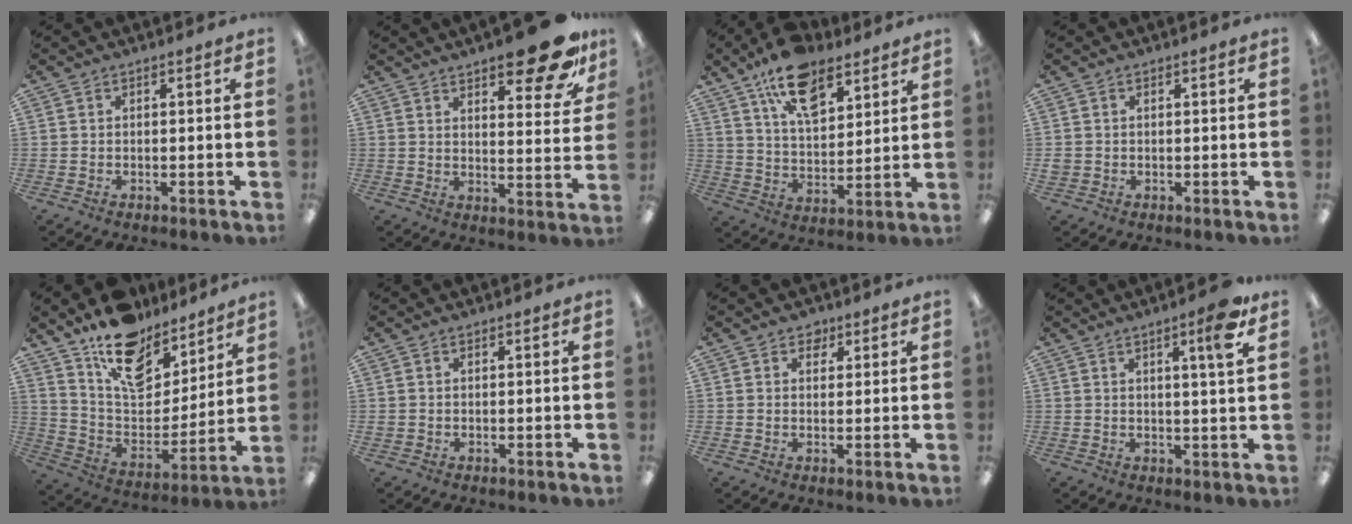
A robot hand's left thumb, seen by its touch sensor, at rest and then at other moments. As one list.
[{"total": 14.6, "force": [10.8, 4.1, 8.9], "torque": [-0.105, -0.071, 0.174]}, {"total": 15.1, "force": [9.8, 7.7, 8.5], "torque": [-0.140, -0.040, 0.176]}, {"total": 1.2, "force": [0.1, 1.2, 0.3], "torque": [-0.007, 0.004, 0.000]}, {"total": 16.8, "force": [12.3, 9.0, 7.0], "torque": [-0.119, -0.091, 0.221]}, {"total": 0.6, "force": [0.3, 0.5, 0.1], "torque": [-0.002, 0.004, 0.004]}, {"total": 2.8, "force": [1.9, 1.9, 0.7], "torque": [-0.002, -0.002, 0.033]}, {"total": 6.3, "force": [3.7, 0.5, 5.1], "torque": [-0.076, -0.011, 0.054]}]